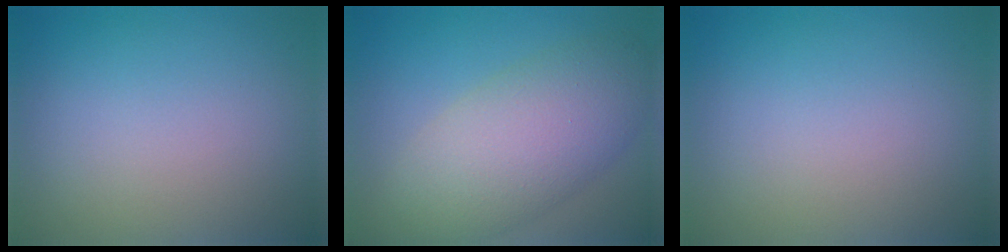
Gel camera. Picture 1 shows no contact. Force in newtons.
{"total": 7.9, "press": 7.9, "slide": 0.2}
{"total": 0.0}